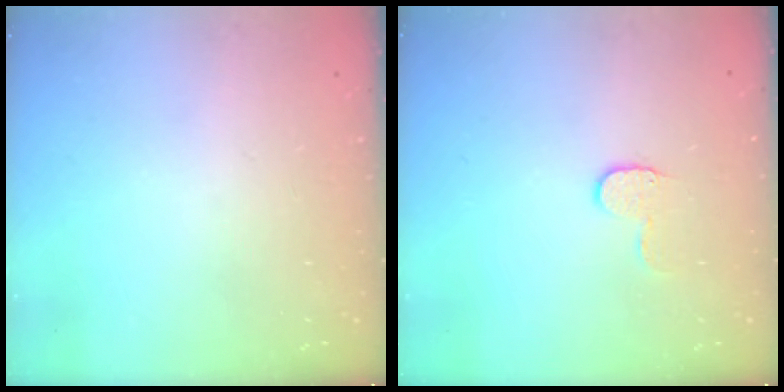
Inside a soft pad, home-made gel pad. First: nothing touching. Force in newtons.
{"total": 5.7, "press": 5.7, "slide": 0.5}